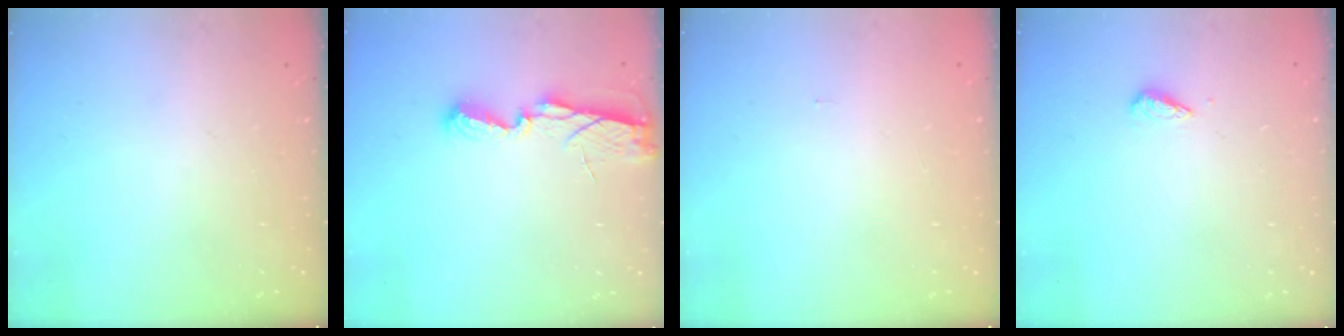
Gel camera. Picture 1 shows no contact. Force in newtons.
{"total": 6.3, "press": 6.2, "slide": 0.4}
{"total": 6.0, "press": 0.9, "slide": 5.9}
{"total": 2.7, "press": 2.7, "slide": 0.6}